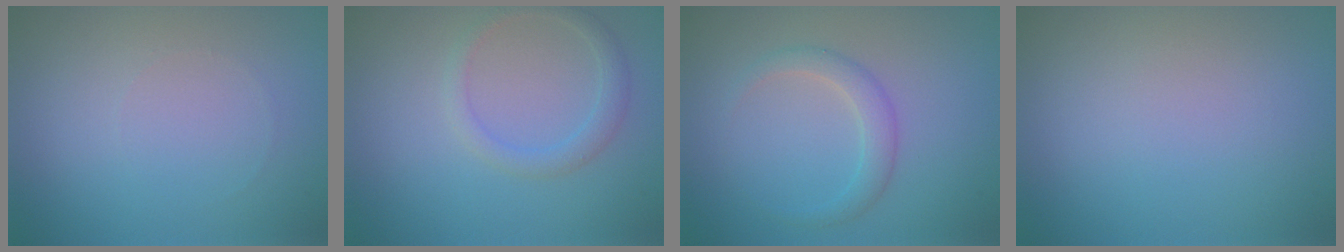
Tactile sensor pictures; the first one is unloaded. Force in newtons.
{"total": 1.8, "press": 1.8, "slide": 0.1}
{"total": 2.0, "press": 2.0, "slide": 0.0}
{"total": 0.0}